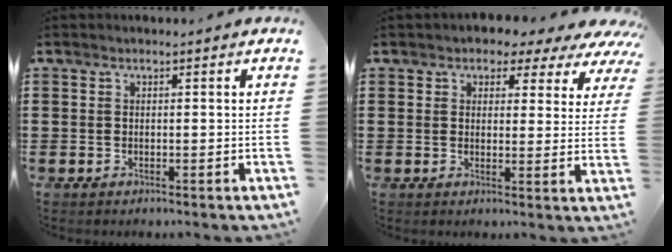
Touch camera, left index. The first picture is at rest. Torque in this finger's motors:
{"motor_torque": [2.14, 0.00, 0.75, 0.09]}